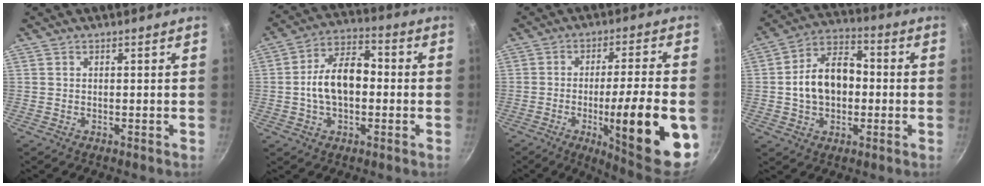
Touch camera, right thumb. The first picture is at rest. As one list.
[{"total": 12.0, "force": [-0.8, 7.4, 9.4], "torque": [-0.137, 0.037, -0.026]}, {"total": 21.8, "force": [-5.8, 4.4, 20.6], "torque": [-0.276, 0.015, -0.079]}, {"total": 13.0, "force": [-0.4, 9.1, 9.2], "torque": [-0.128, 0.032, -0.019]}]